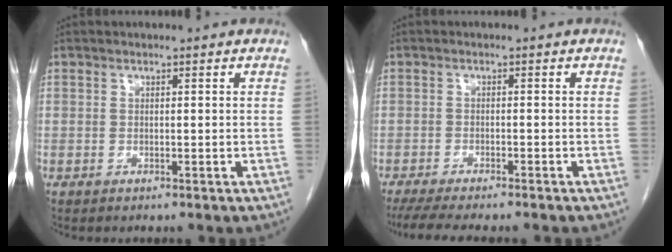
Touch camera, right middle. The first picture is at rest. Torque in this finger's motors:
{"motor_torque": [0.71, -0.63, 0.11, 0.05]}